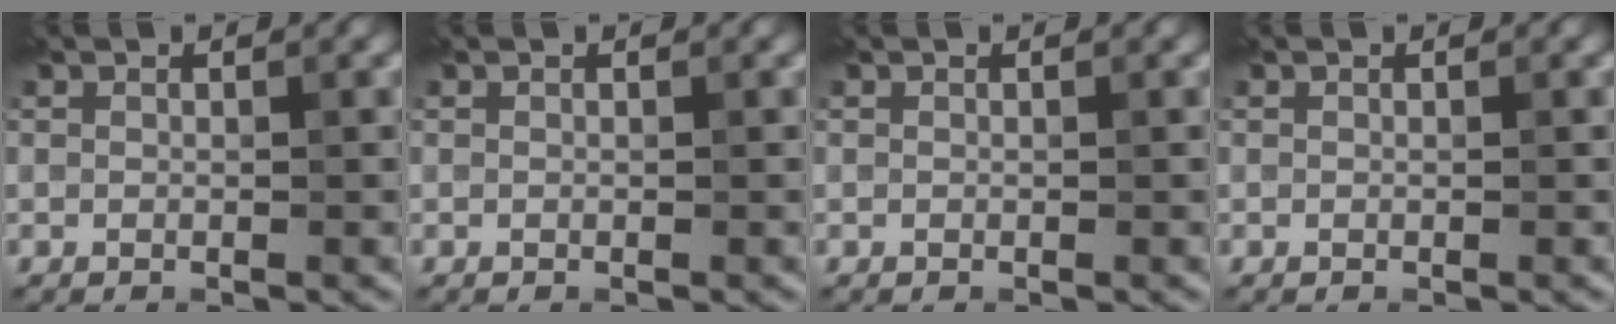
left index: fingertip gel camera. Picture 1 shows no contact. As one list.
[{"total": 0.0}, {"total": 0.0}, {"total": 0.0}]